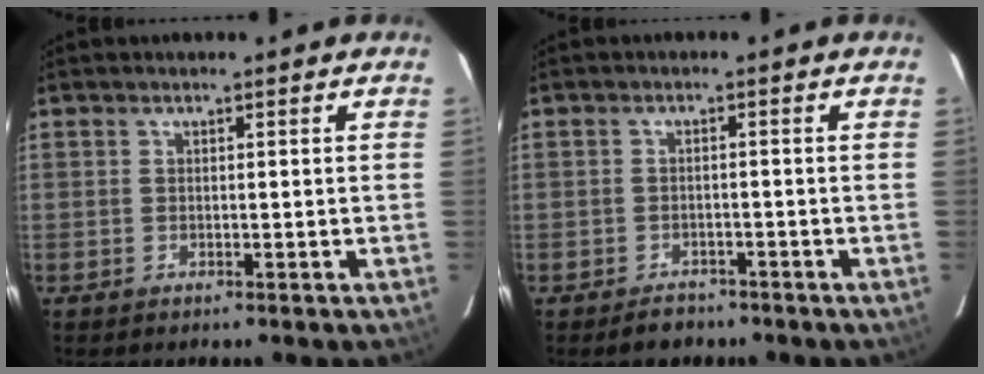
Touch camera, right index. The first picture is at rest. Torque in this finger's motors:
{"motor_torque": [-0.09, 0.05, -0.17, -0.08]}